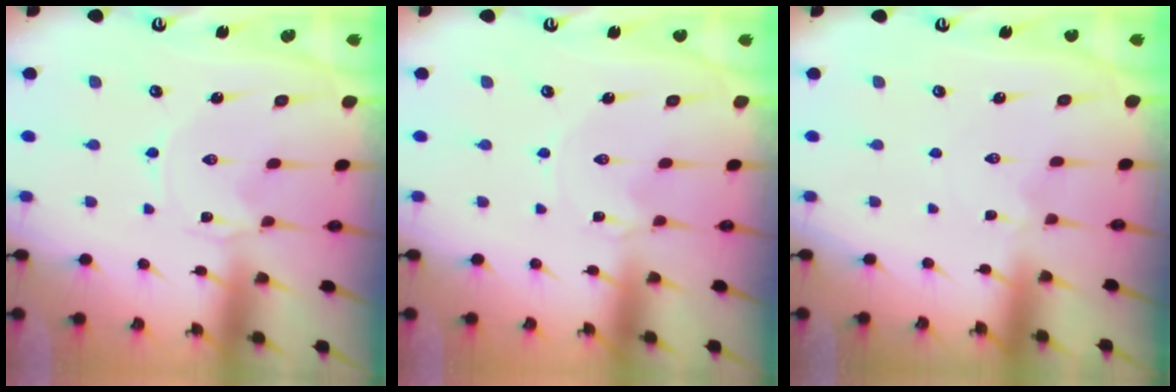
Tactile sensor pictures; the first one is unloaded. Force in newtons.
{"total": 1.1, "press": 1.1, "slide": 0.2}
{"total": 2.4, "press": 2.4, "slide": 0.4}